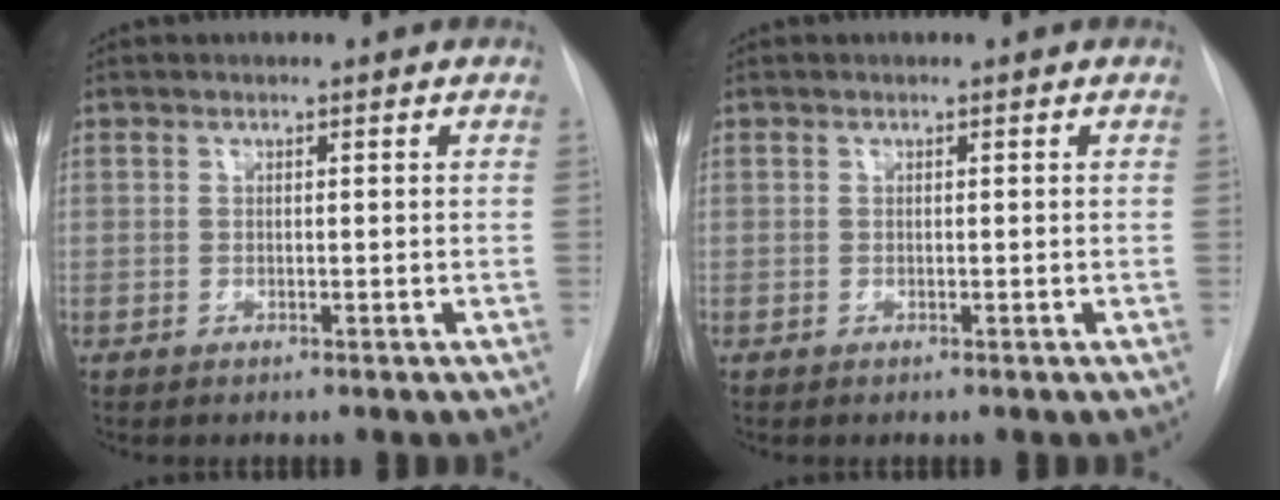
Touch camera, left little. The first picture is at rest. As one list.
[{"total": 0.0}]